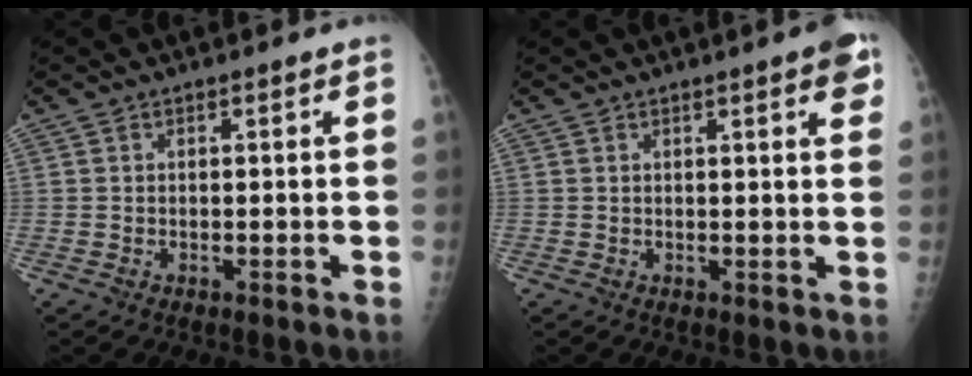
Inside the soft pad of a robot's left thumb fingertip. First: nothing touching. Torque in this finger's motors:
{"motor_torque": [0.42, 0.45, 0.43, -0.19, 0.00]}